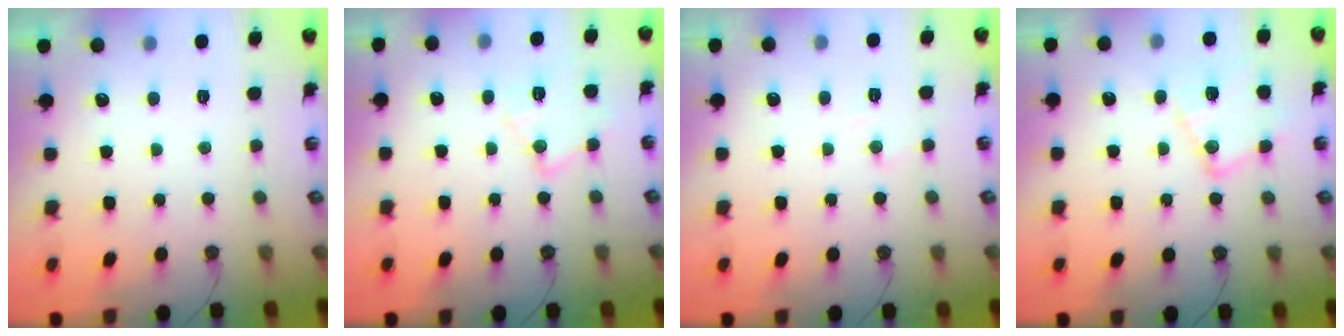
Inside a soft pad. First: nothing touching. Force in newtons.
{"total": 11.4, "press": 11.4, "slide": 0.6}
{"total": 5.1, "press": 5.0, "slide": 0.8}
{"total": 13.4, "press": 13.4, "slide": 1.3}